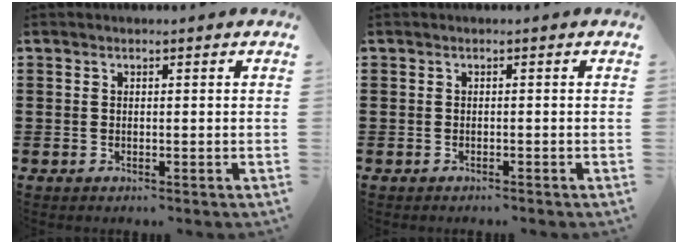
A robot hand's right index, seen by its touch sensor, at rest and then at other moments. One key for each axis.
{"total": 0.6, "fx": -0.6, "fy": 0.1, "fz": 0.0, "tx": -0.001, "ty": 0.001, "tz": -0.013}